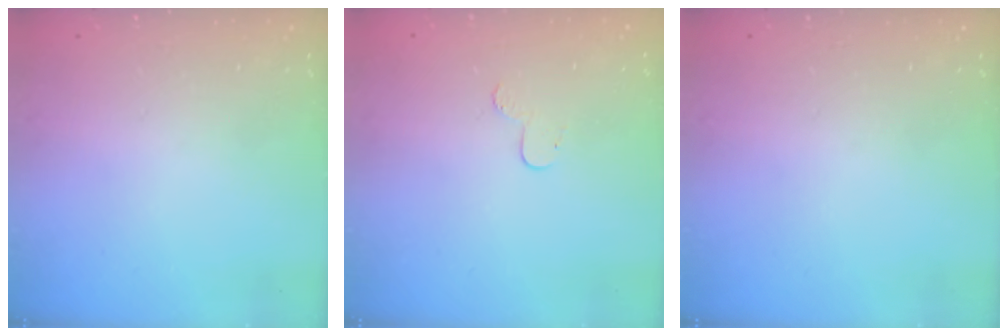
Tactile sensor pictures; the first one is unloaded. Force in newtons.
{"total": 4.8, "press": 4.8, "slide": 0.5}
{"total": 0.0}